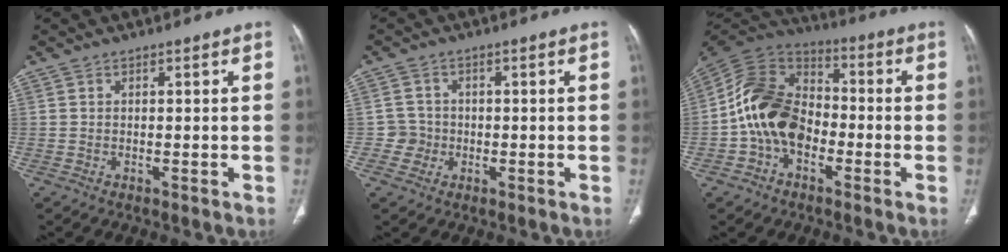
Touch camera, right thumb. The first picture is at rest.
{"total": 3.2, "force": [-0.7, 3.2, 0.0], "torque": [0.020, 0.011, -0.017]}
{"total": 16.0, "force": [-3.7, 11.5, 10.5], "torque": [-0.182, 0.051, -0.081]}